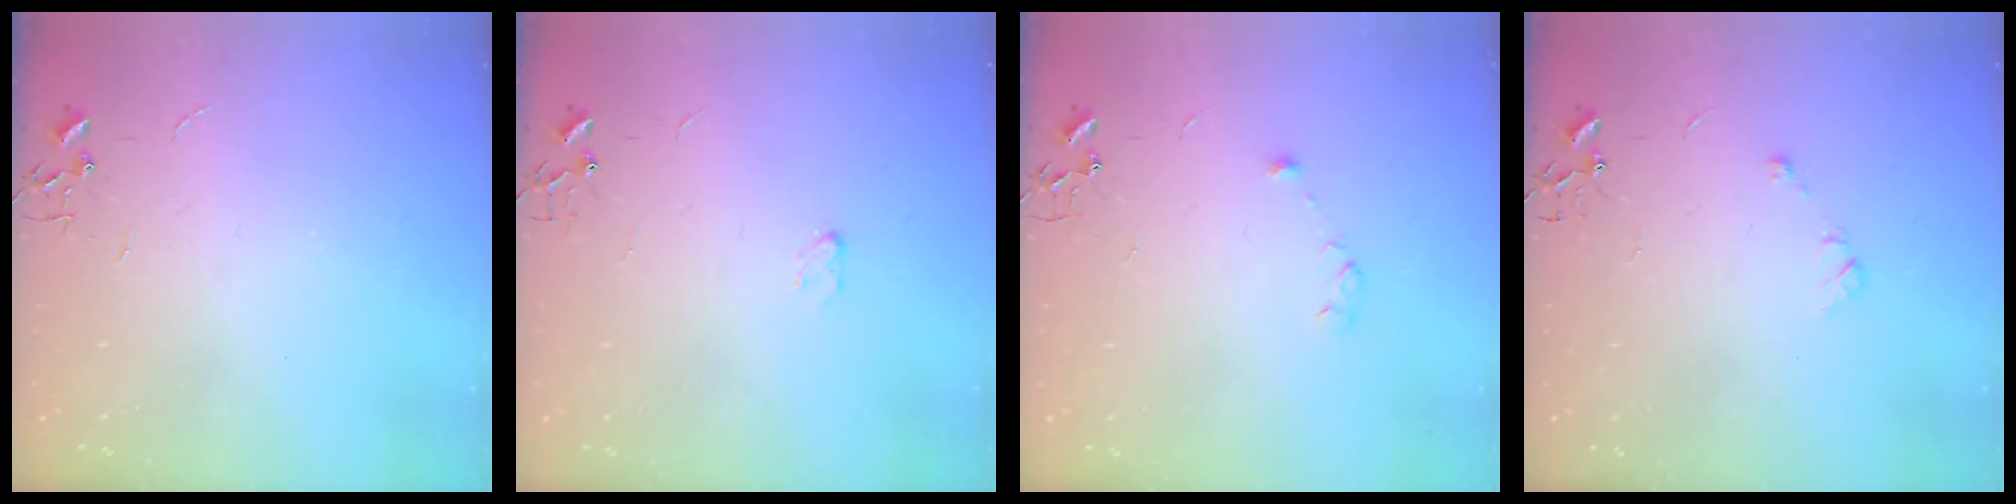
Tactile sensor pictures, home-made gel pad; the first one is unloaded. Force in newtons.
{"total": 2.9, "press": 2.9, "slide": 0.4}
{"total": 3.4, "press": 3.4, "slide": 0.6}
{"total": 4.9, "press": 4.8, "slide": 1.2}